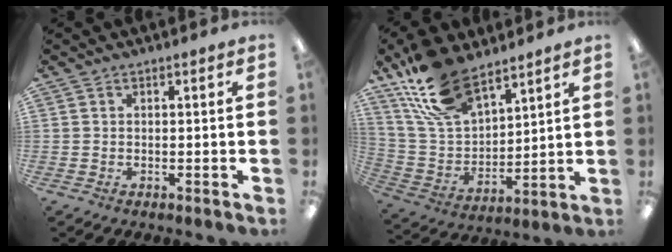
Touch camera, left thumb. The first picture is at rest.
{"total": 17.9, "force": [12.7, 8.7, 9.2], "torque": [-0.194, -0.051, 0.238]}